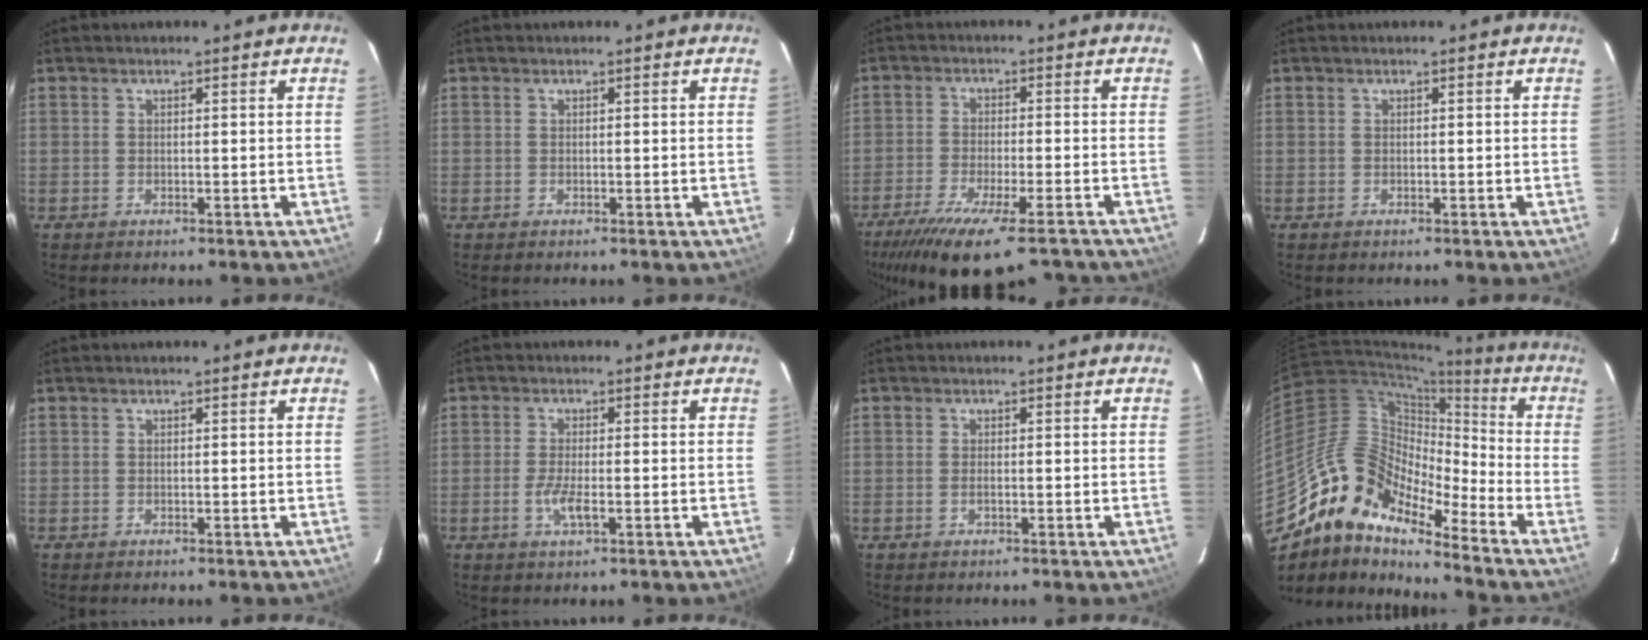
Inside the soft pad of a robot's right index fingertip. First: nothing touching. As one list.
[{"total": 0.0}, {"total": 17.3, "force": [-13.4, 3.5, 10.4], "torque": [-0.205, -0.054, -0.209]}, {"total": 0.0}, {"total": 0.0}, {"total": 3.6, "force": [-1.3, 0.7, 3.3], "torque": [-0.070, -0.006, -0.026]}, {"total": 1.0, "force": [-0.3, 0.3, 0.9], "torque": [-0.020, 0.000, -0.007]}, {"total": 15.3, "force": [-12.9, 5.1, 6.6], "torque": [-0.100, 0.009, -0.266]}]